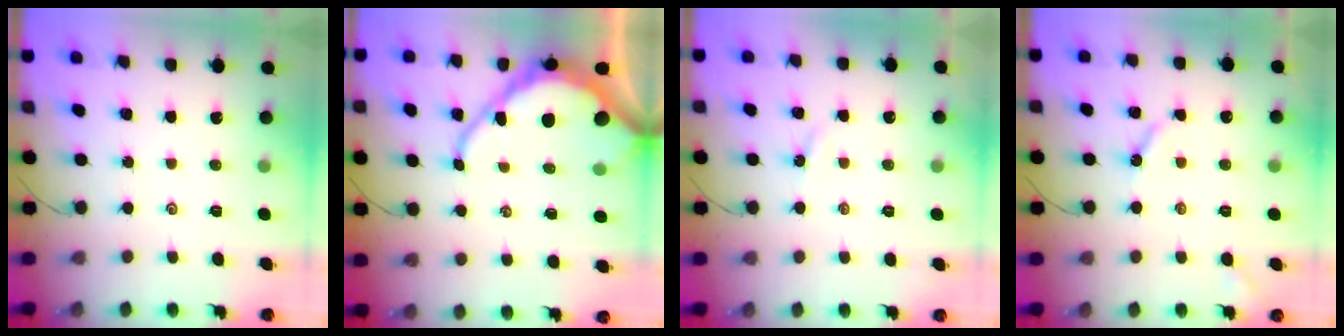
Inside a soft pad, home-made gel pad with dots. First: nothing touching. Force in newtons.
{"total": 12.8, "press": 12.7, "slide": 1.4}
{"total": 1.7, "press": 1.6, "slide": 0.3}
{"total": 4.7, "press": 4.7, "slide": 0.7}